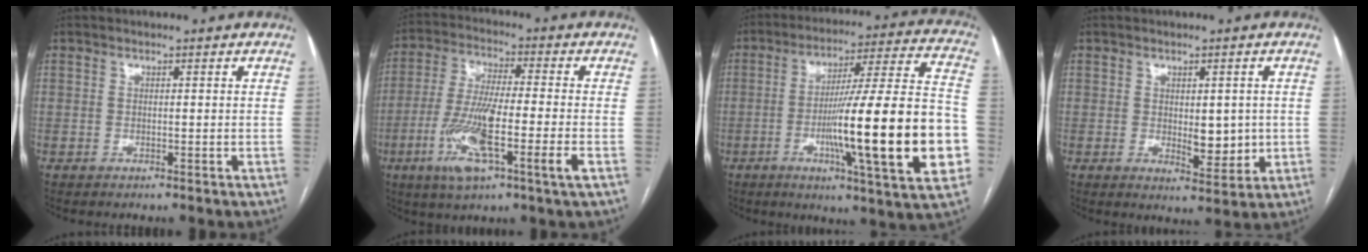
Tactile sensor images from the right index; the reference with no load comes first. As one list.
[{"total": 13.9, "force": [-4.7, 0.9, 13.1], "torque": [-0.260, -0.017, -0.087]}, {"total": 25.1, "force": [-5.7, 0.8, 24.4], "torque": [-0.329, -0.003, -0.090]}, {"total": 5.2, "force": [0.0, 2.4, 4.7], "torque": [-0.066, -0.009, 0.008]}]